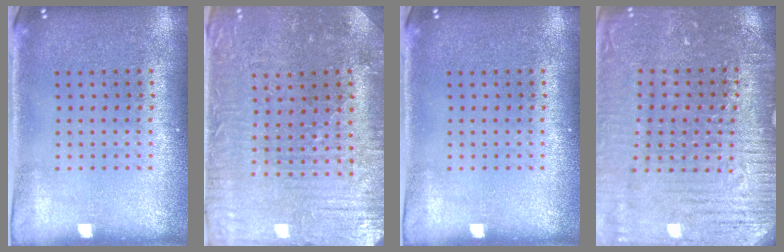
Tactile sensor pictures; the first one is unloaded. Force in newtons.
{"total": 1.6, "press": 1.5, "slide": 0.5}
{"total": 0.0}
{"total": 3.2, "press": 3.2, "slide": 0.2}